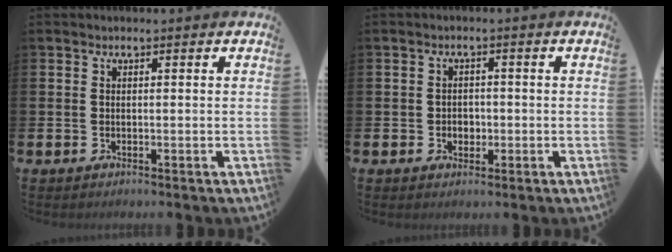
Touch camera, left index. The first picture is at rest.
{"total": 1.9, "force": [-0.3, 1.7, 0.9], "torque": [-0.005, 0.001, -0.012]}